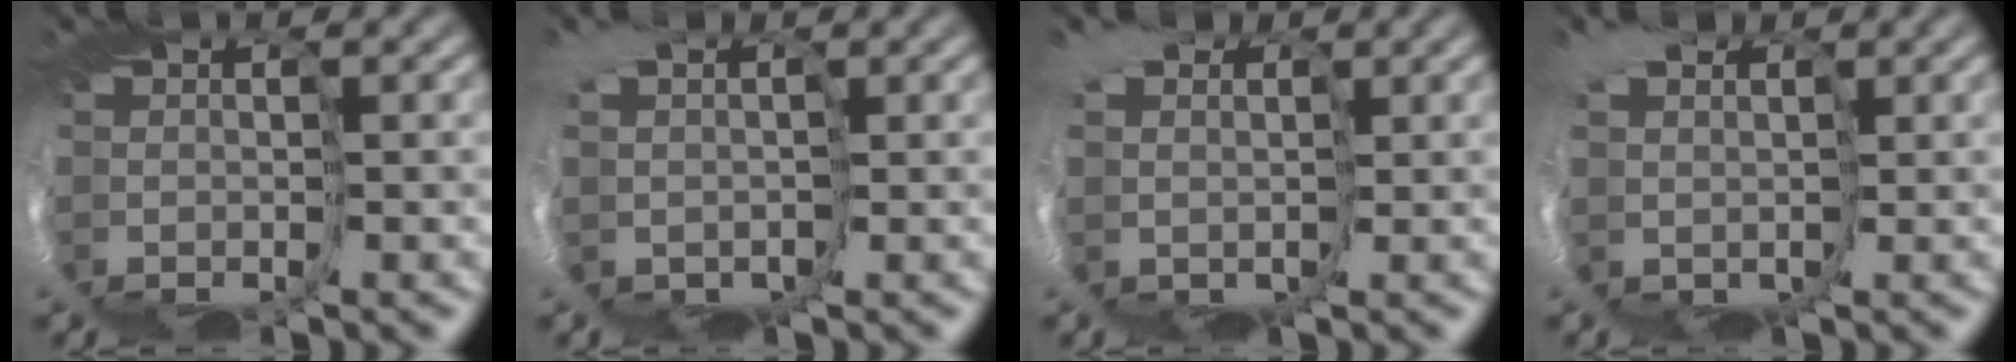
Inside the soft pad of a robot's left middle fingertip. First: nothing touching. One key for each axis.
{"total": 4.3, "fx": 0.7, "fy": 3.3, "fz": 2.6, "tx": -0.058, "ty": -0.020, "tz": 0.006}
{"total": 5.6, "fx": 1.7, "fy": 4.7, "fz": 2.5, "tx": -0.052, "ty": -0.016, "tz": 0.014}
{"total": 4.5, "fx": 1.7, "fy": 3.6, "fz": 2.1, "tx": -0.042, "ty": -0.015, "tz": 0.018}